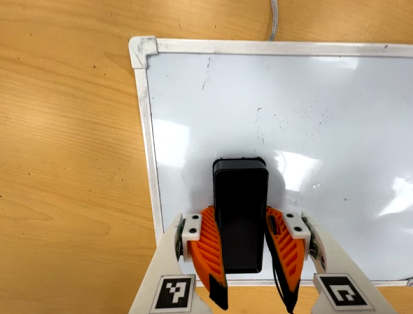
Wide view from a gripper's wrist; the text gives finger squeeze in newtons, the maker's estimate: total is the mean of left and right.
{"total": 12.9, "left": 12.2, "right": 13.5}